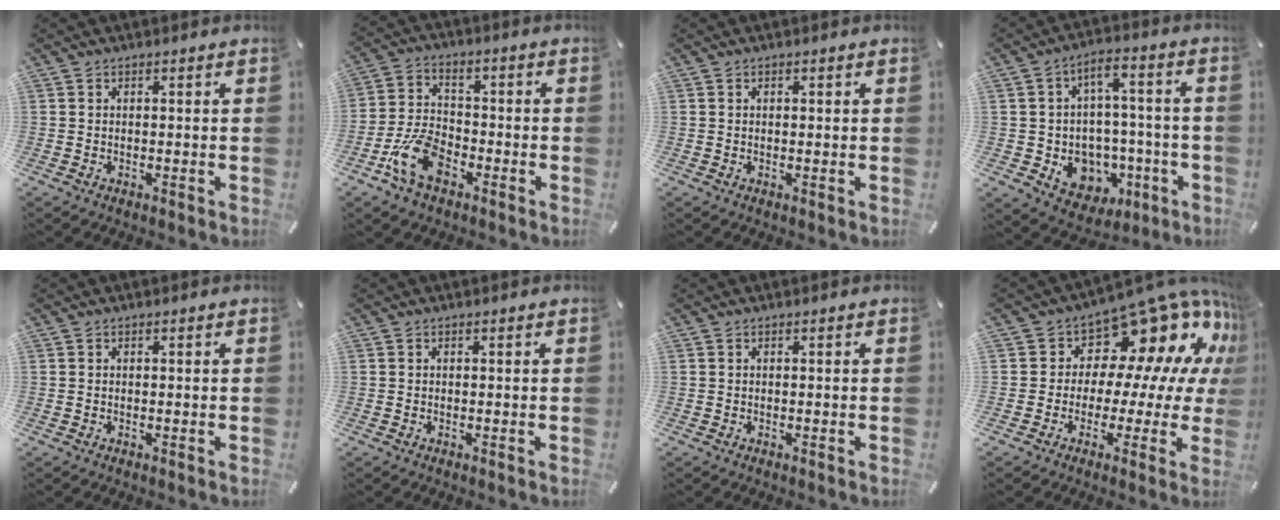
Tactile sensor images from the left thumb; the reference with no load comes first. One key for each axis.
{"total": 11.4, "fx": -5.1, "fy": 7.7, "fz": 6.8, "tx": -0.153, "ty": 0.022, "tz": -0.095}
{"total": 0.5, "fx": 0.2, "fy": 0.3, "fz": 0.4, "tx": -0.008, "ty": 0.000, "tz": 0.003}
{"total": 9.9, "fx": -1.1, "fy": 9.1, "fz": 3.9, "tx": -0.039, "ty": -0.001, "tz": -0.007}
{"total": 0.0}
{"total": 0.0}
{"total": 0.0}
{"total": 15.3, "fx": 9.8, "fy": 8.9, "fz": 7.7, "tx": -0.112, "ty": -0.098, "tz": 0.168}